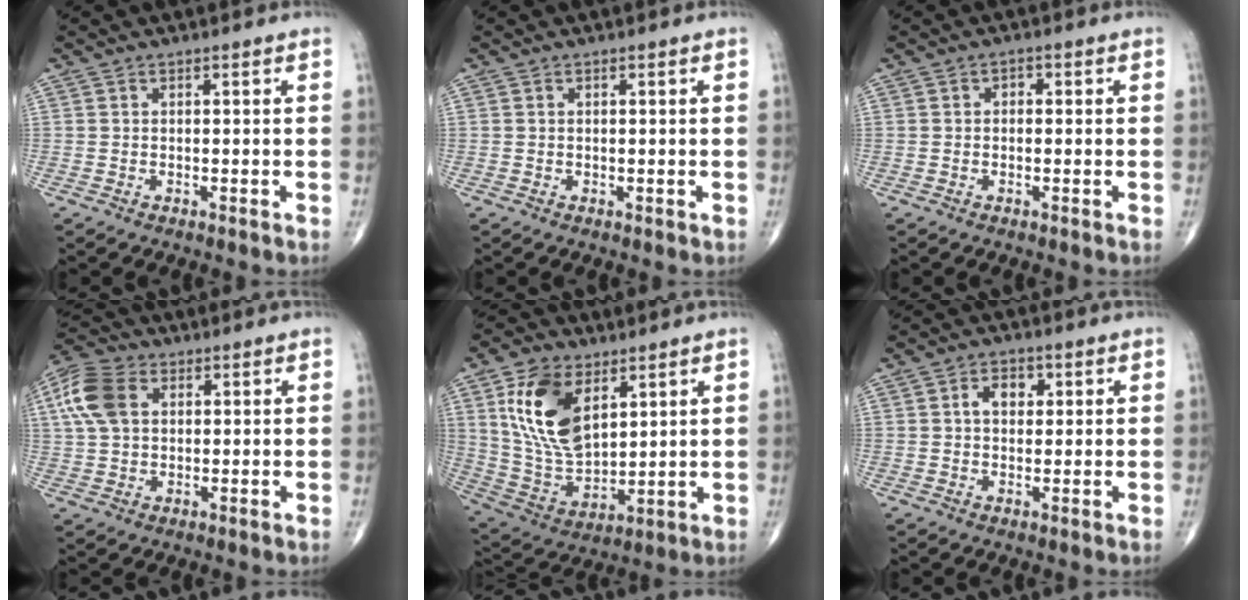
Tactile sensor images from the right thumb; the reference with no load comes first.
{"total": 0.0}
{"total": 1.3, "force": [0.1, 1.0, 0.8], "torque": [0.000, 0.005, -0.006]}
{"total": 10.4, "force": [2.8, 7.0, 7.2], "torque": [-0.151, 0.014, 0.049]}
{"total": 16.3, "force": [6.6, 9.3, 11.7], "torque": [-0.204, -0.030, 0.138]}
{"total": 4.3, "force": [1.1, 3.0, 2.9], "torque": [-0.029, 0.004, 0.012]}